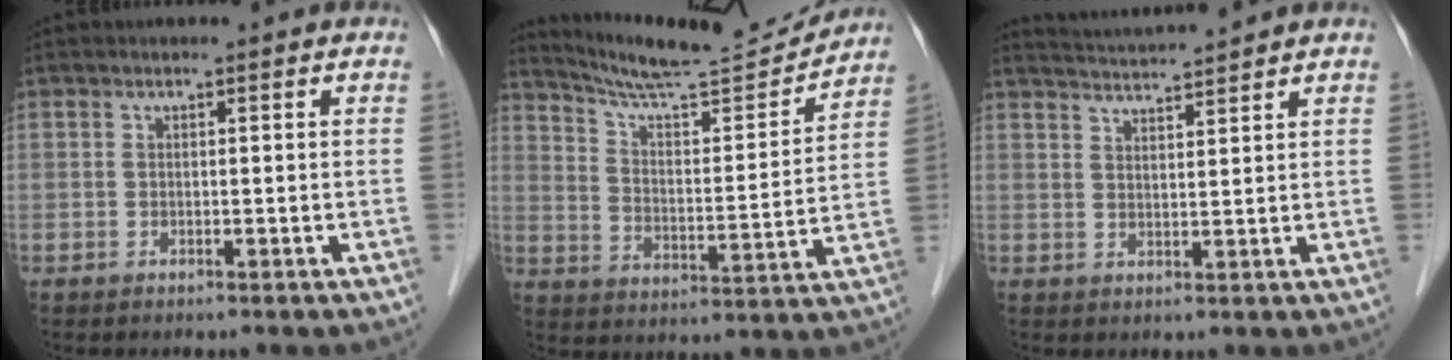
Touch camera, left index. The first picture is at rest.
{"total": 14.2, "force": [13.7, 0.1, 3.8], "torque": [-0.069, -0.024, 0.208]}
{"total": 3.8, "force": [3.5, -1.4, 0.4], "torque": [-0.014, 0.009, 0.059]}